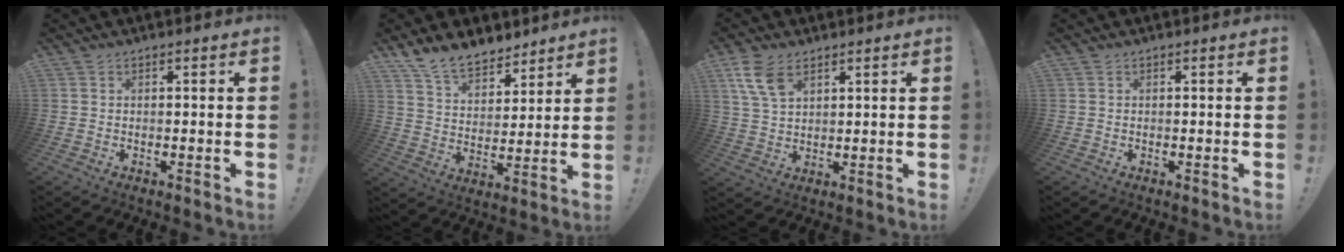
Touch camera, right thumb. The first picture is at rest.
{"total": 11.8, "force": [9.9, 5.6, 3.2], "torque": [-0.069, -0.073, 0.191]}
{"total": 8.2, "force": [4.6, 4.4, 5.1], "torque": [-0.099, -0.017, 0.089]}
{"total": 0.0}